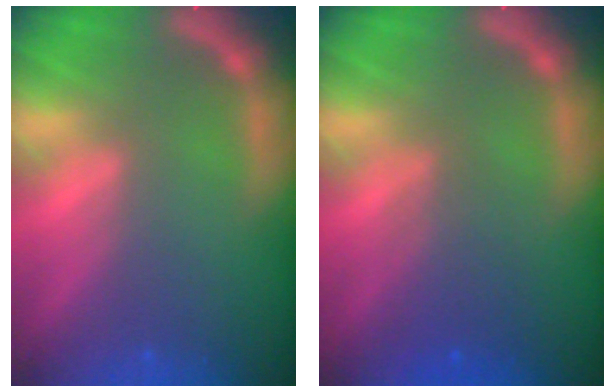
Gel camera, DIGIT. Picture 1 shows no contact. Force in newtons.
{"total": 3.0}